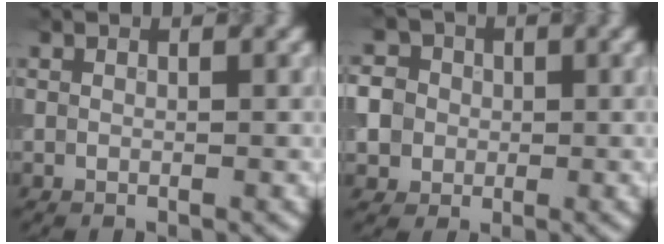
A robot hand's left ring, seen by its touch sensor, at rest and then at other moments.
{"total": 6.9, "force": [0.6, 6.4, 2.5], "torque": [-0.048, 0.033, -0.016]}